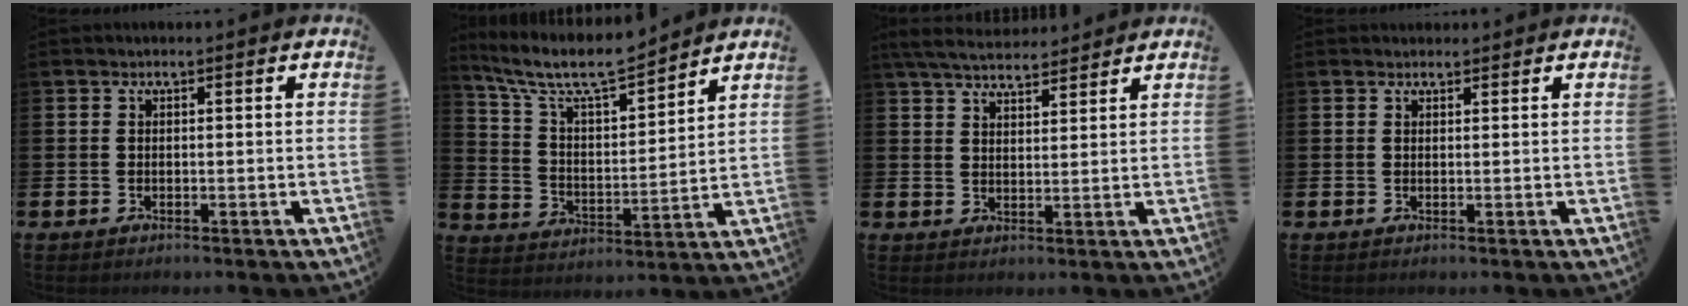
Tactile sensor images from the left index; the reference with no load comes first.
{"total": 9.2, "force": [8.4, 1.7, 3.4], "torque": [-0.107, -0.047, 0.147]}
{"total": 5.6, "force": [5.3, 1.2, 1.4], "torque": [-0.042, -0.021, 0.097]}
{"total": 1.2, "force": [1.1, 0.5, 0.1], "torque": [0.007, 0.002, 0.018]}